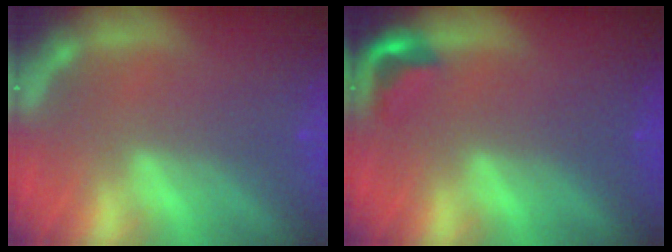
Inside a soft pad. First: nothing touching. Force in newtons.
{"total": 2.4}